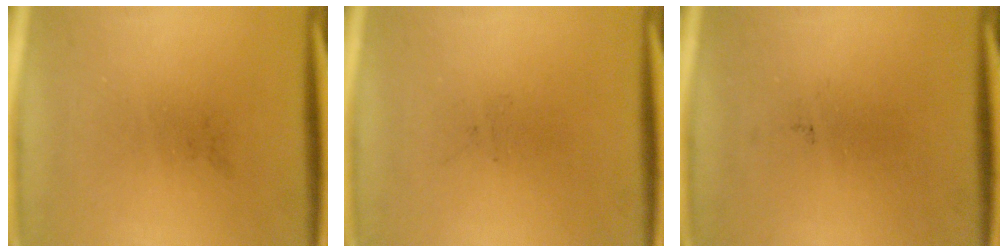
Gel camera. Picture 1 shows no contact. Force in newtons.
{"total": 0.0}
{"total": 0.0}